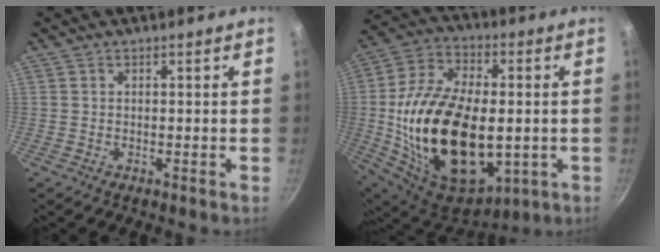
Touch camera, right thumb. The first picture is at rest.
{"total": 29.2, "force": [-1.9, 17.2, 23.5], "torque": [-0.429, 0.002, -0.020]}